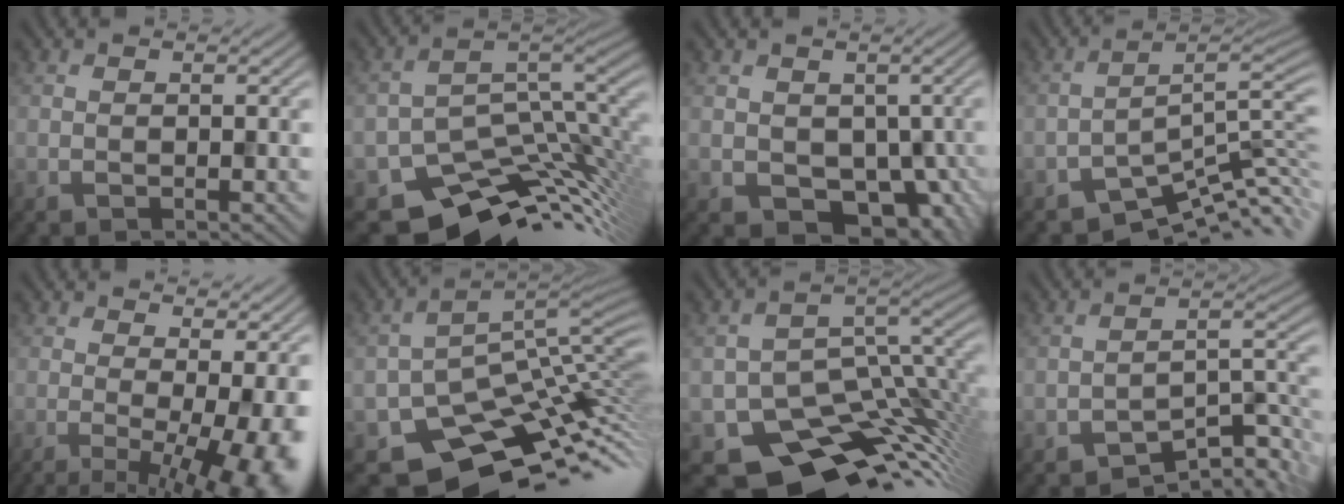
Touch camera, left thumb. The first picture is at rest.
{"total": 9.9, "force": [-7.5, 4.8, 4.2], "torque": [-0.073, -0.029, -0.101]}
{"total": 5.0, "force": [-1.3, 4.2, 2.3], "torque": [-0.042, -0.029, -0.004]}
{"total": 7.9, "force": [-6.4, 1.5, 4.3], "torque": [-0.058, -0.001, -0.103]}
{"total": 10.3, "force": [-2.3, 3.5, 9.4], "torque": [-0.129, -0.012, -0.017]}
{"total": 10.2, "force": [-5.9, 6.0, 5.8], "torque": [-0.101, -0.027, -0.082]}
{"total": 12.8, "force": [-7.6, 8.2, 6.3], "torque": [-0.110, -0.048, -0.092]}
{"total": 6.3, "force": [-5.5, 1.4, 2.7], "torque": [-0.030, 0.001, -0.088]}